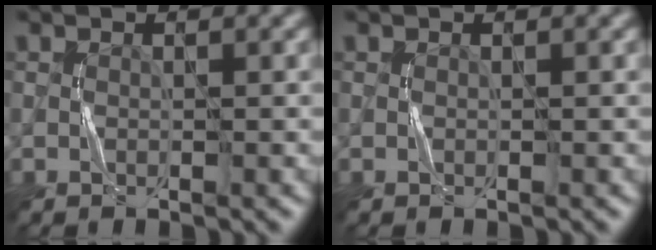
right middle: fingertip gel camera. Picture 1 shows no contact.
{"total": 0.0}